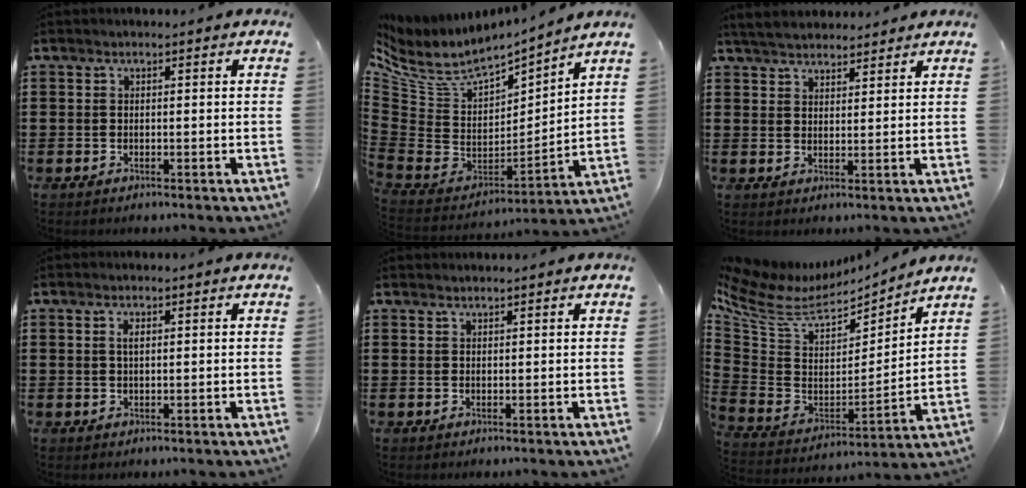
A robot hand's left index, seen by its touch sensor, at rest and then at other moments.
{"total": 5.8, "force": [3.7, 2.7, 3.6], "torque": [-0.090, -0.035, 0.061]}
{"total": 4.1, "force": [3.9, 0.9, 0.7], "torque": [-0.027, -0.006, 0.074]}
{"total": 1.3, "force": [0.4, 0.5, 1.1], "torque": [-0.024, 0.004, 0.006]}
{"total": 1.0, "force": [1.0, 0.1, 0.1], "torque": [-0.003, -0.001, 0.021]}
{"total": 8.7, "force": [5.9, 4.4, 4.6], "torque": [-0.127, -0.037, 0.103]}